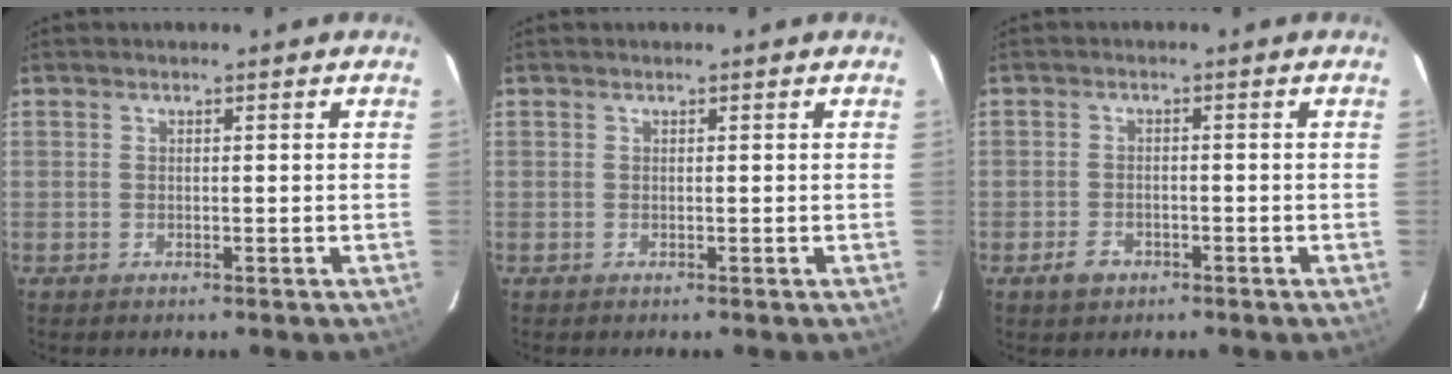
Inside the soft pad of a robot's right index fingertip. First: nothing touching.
{"total": 0.0}
{"total": 3.3, "force": [-2.0, 2.3, 1.4], "torque": [-0.031, 0.003, -0.030]}